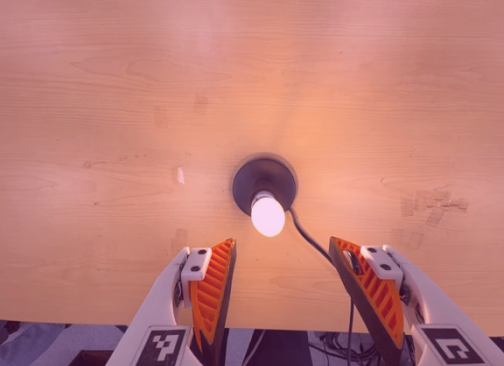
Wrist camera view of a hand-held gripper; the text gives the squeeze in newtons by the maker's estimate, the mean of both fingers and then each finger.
{"total": 0.0}